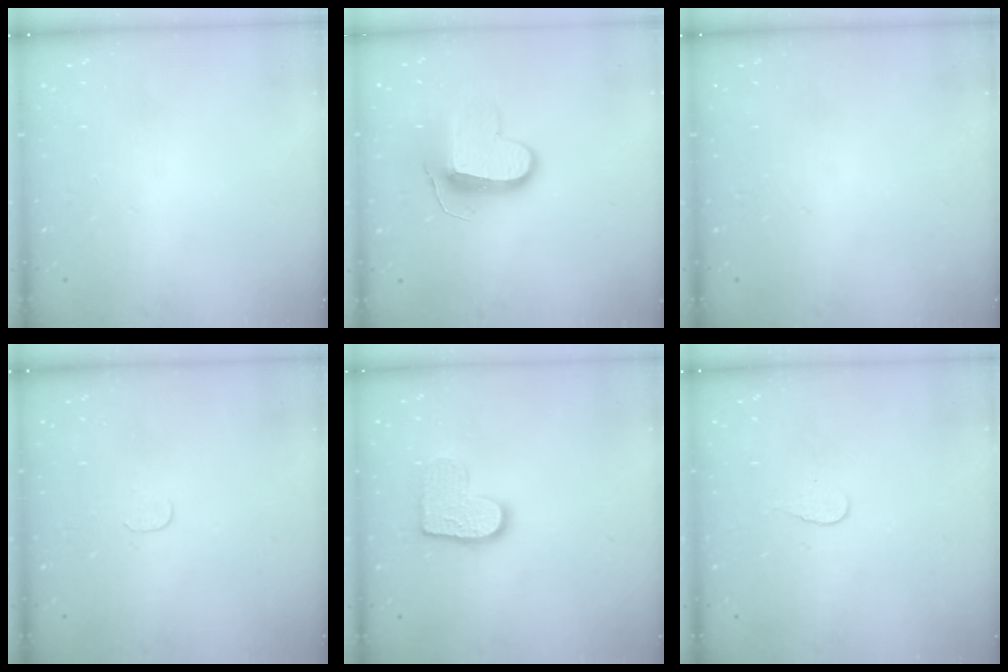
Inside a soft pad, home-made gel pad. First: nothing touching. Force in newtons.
{"total": 10.3, "press": 10.2, "slide": 0.5}
{"total": 0.0}
{"total": 3.5, "press": 3.5, "slide": 0.3}
{"total": 10.7, "press": 10.7, "slide": 0.5}
{"total": 3.9, "press": 3.9, "slide": 0.3}